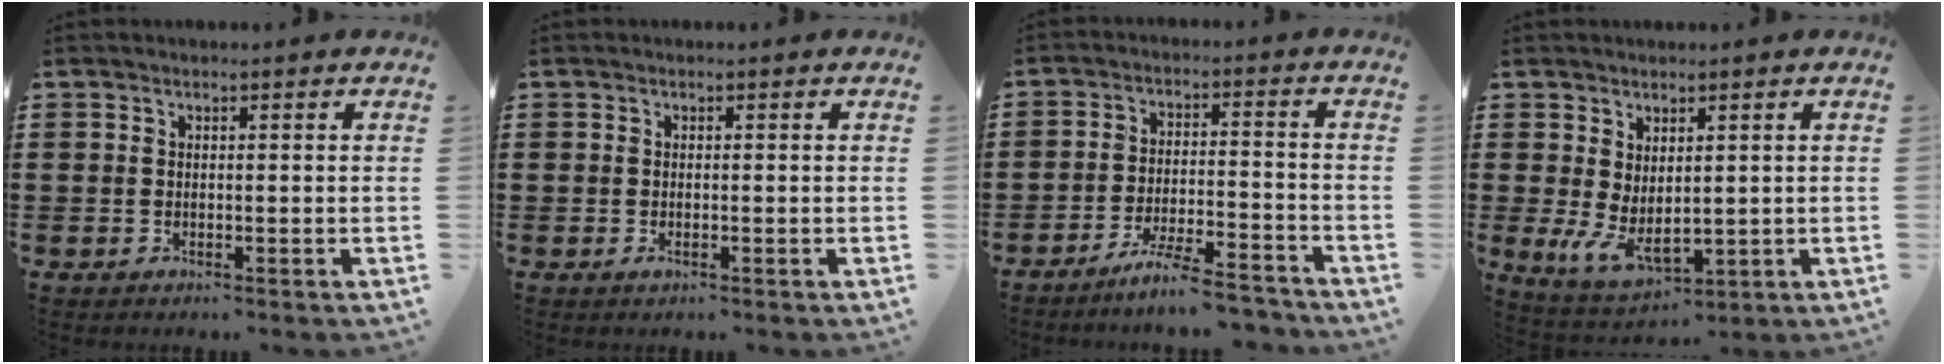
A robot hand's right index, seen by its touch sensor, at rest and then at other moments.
{"total": 0.6, "force": [-0.2, 0.2, 0.6], "torque": [-0.013, -0.004, -0.002]}
{"total": 6.5, "force": [-5.8, -0.1, 2.9], "torque": [-0.053, -0.008, -0.109]}
{"total": 3.9, "force": [0.3, 2.1, 3.3], "torque": [-0.075, -0.007, 0.004]}